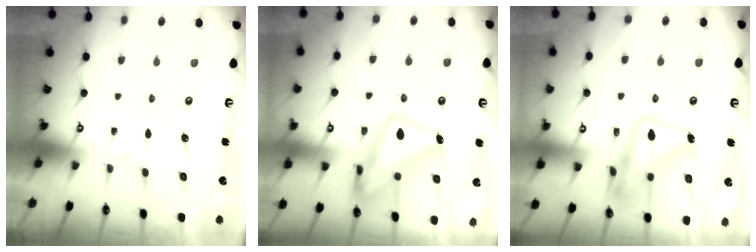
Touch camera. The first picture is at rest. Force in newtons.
{"total": 19.2, "press": 19.2, "slide": 1.8}
{"total": 16.2, "press": 16.2, "slide": 1.2}